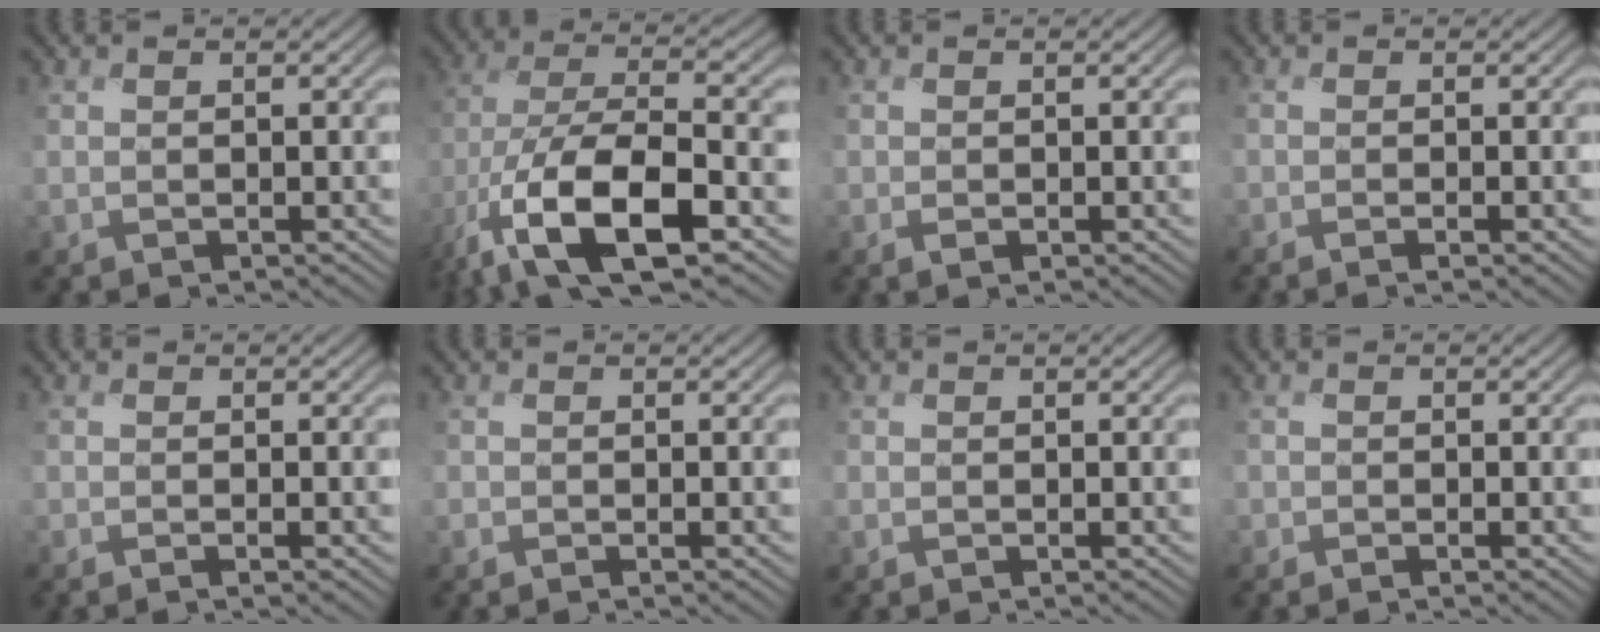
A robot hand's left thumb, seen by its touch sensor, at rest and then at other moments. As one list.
[{"total": 15.5, "force": [-7.8, 5.6, 12.2], "torque": [-0.256, -0.018, -0.152]}, {"total": 0.7, "force": [-0.4, 0.3, 0.5], "torque": [-0.009, -0.001, -0.011]}, {"total": 1.1, "force": [-0.7, -0.4, 0.8], "torque": [-0.012, 0.002, -0.015]}, {"total": 0.9, "force": [-0.5, -0.4, 0.6], "torque": [-0.009, 0.000, -0.011]}, {"total": 0.8, "force": [-0.7, 0.2, 0.3], "torque": [-0.006, 0.000, -0.015]}, {"total": 0.7, "force": [-0.4, 0.6, 0.2], "torque": [-0.005, -0.003, -0.013]}, {"total": 0.7, "force": [-0.6, 0.3, 0.2], "torque": [0.001, -0.001, -0.015]}]